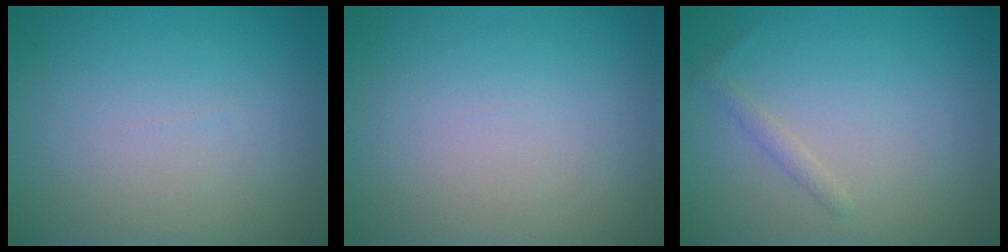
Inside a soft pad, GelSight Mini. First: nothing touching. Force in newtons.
{"total": 0.0}
{"total": 0.9, "press": 0.9, "slide": 0.1}